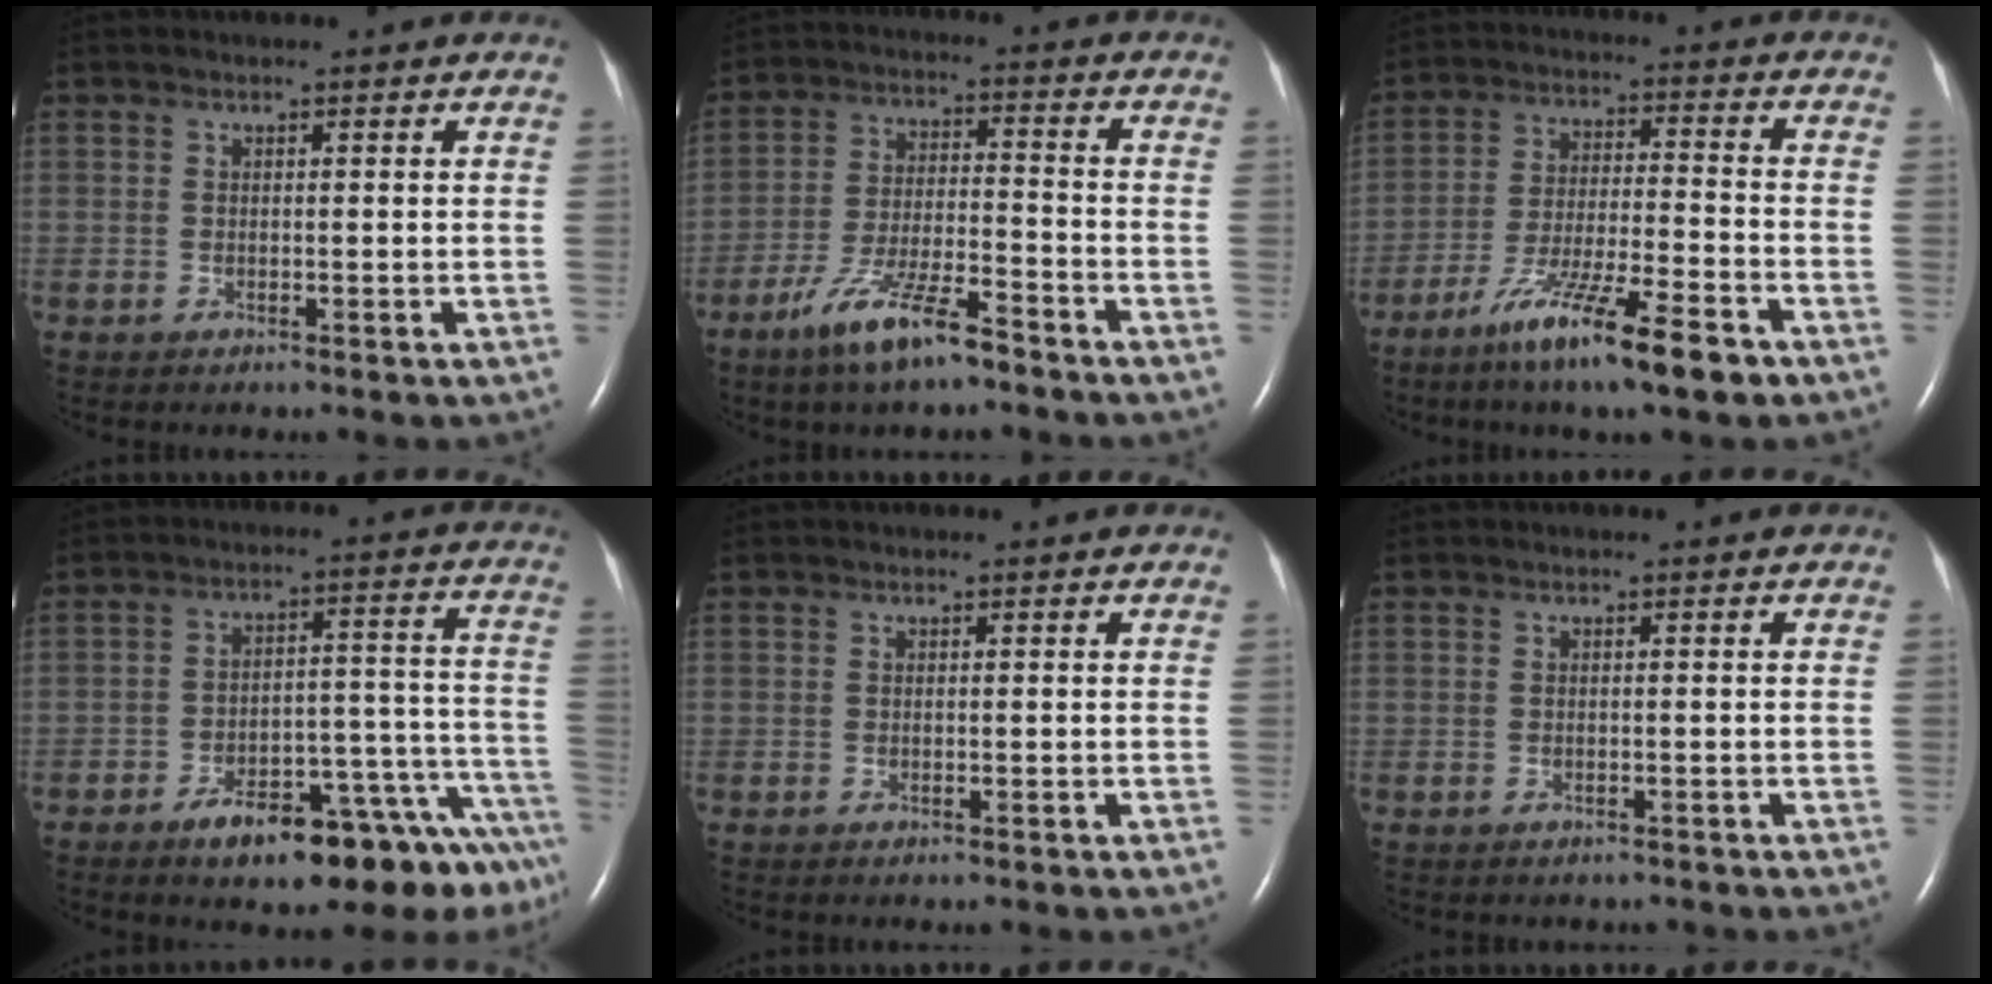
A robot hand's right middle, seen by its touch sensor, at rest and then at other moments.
{"total": 9.8, "force": [-7.0, 1.6, 6.8], "torque": [-0.136, -0.012, -0.129]}
{"total": 12.6, "force": [-8.2, 0.6, 9.6], "torque": [-0.177, -0.032, -0.143]}
{"total": 15.8, "force": [-12.0, 2.7, 9.9], "torque": [-0.062, 0.045, -0.169]}
{"total": 0.0}
{"total": 1.0, "force": [-0.8, 0.5, 0.2], "torque": [-0.010, 0.000, -0.009]}